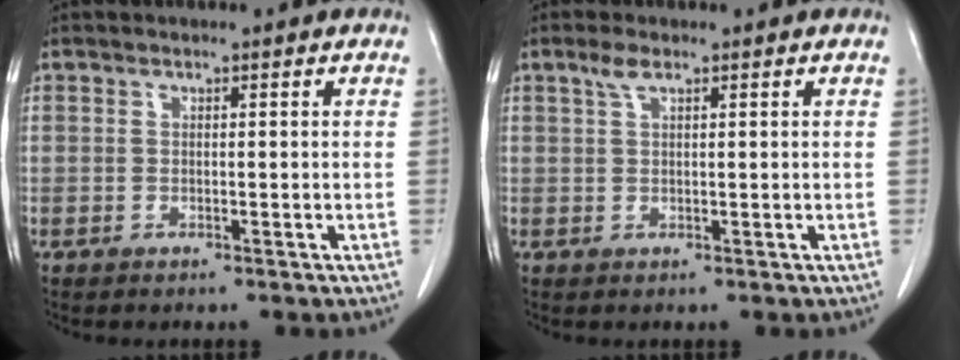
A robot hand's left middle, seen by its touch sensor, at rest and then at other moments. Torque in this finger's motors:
{"motor_torque": [-0.03, -0.05, -0.09, -0.02]}